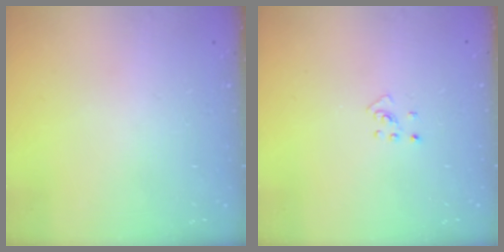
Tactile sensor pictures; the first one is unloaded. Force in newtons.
{"total": 2.7, "press": 2.7, "slide": 0.5}